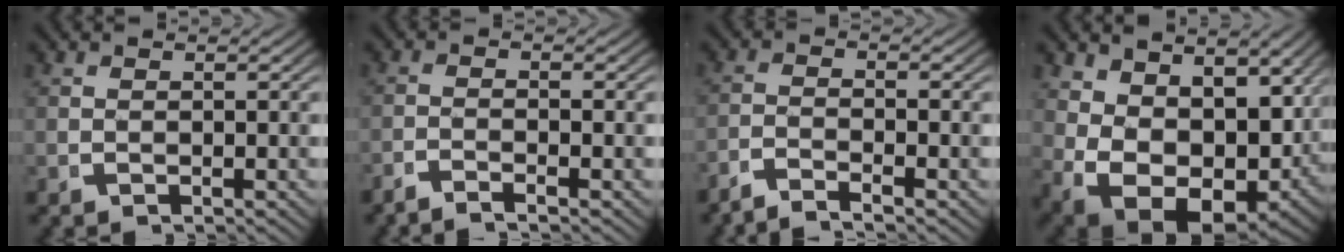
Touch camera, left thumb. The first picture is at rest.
{"total": 1.7, "force": [-1.5, 0.1, 0.8], "torque": [-0.012, -0.003, -0.033]}
{"total": 2.5, "force": [-2.2, 0.5, 1.1], "torque": [-0.023, -0.006, -0.045]}
{"total": 12.7, "force": [-2.3, 8.8, 8.8], "torque": [-0.198, -0.079, -0.004]}